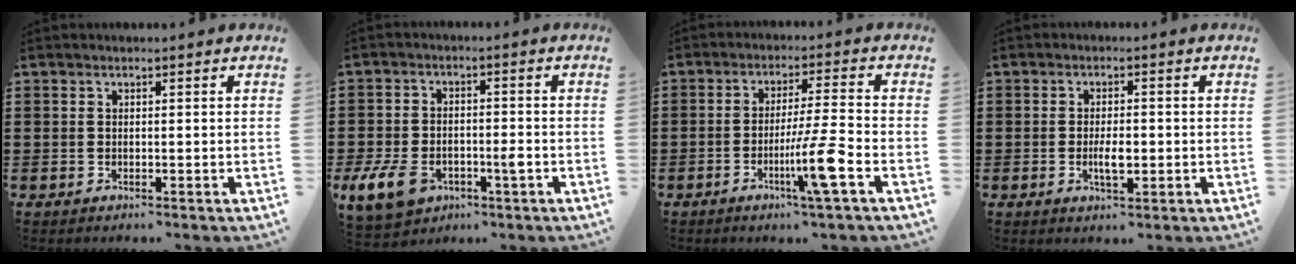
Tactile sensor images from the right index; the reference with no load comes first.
{"total": 7.2, "force": [-3.4, 4.2, 4.8], "torque": [-0.121, -0.003, -0.066]}
{"total": 9.2, "force": [-3.5, -0.1, 8.5], "torque": [-0.151, -0.010, -0.064]}
{"total": 3.5, "force": [-0.6, 1.2, 3.3], "torque": [-0.066, -0.001, -0.013]}